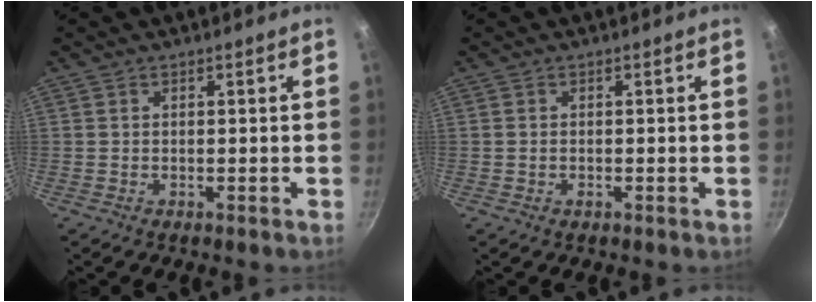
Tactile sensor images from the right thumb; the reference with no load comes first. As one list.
[{"total": 0.8, "force": [-0.2, 0.6, 0.5], "torque": [-0.008, 0.001, -0.004]}]